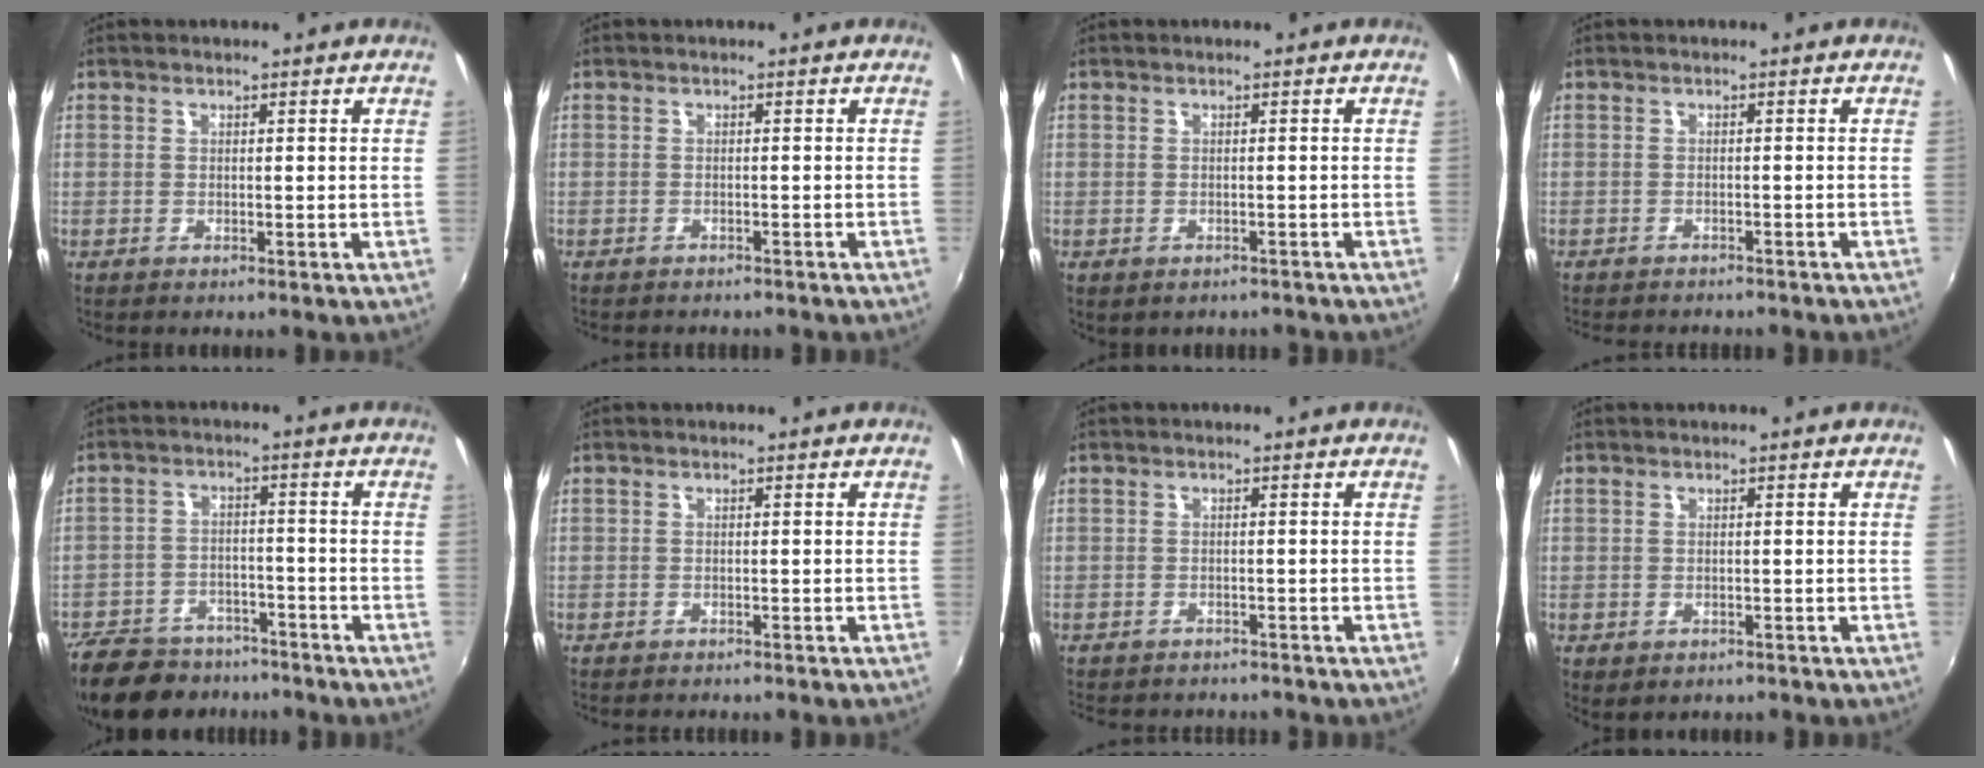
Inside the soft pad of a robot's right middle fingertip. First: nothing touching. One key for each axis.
{"total": 3.2, "fx": -2.9, "fy": 0.8, "fz": 1.0, "tx": -0.027, "ty": -0.011, "tz": -0.041}
{"total": 2.7, "fx": -2.1, "fy": 1.4, "fz": 1.1, "tx": -0.025, "ty": -0.013, "tz": -0.025}
{"total": 5.5, "fx": -5.0, "fy": 1.4, "fz": 2.0, "tx": -0.049, "ty": -0.015, "tz": -0.070}
{"total": 17.8, "fx": -14.0, "fy": 8.8, "fz": 6.6, "tx": -0.173, "ty": 0.003, "tz": -0.206}
{"total": 2.8, "fx": -2.6, "fy": 0.5, "fz": 1.0, "tx": -0.030, "ty": -0.010, "tz": -0.038}
{"total": 7.0, "fx": -6.3, "fy": 2.1, "fz": 2.1, "tx": -0.055, "ty": -0.020, "tz": -0.092}
{"total": 3.2, "fx": -1.9, "fy": 1.9, "fz": 1.8, "tx": -0.035, "ty": -0.018, "tz": -0.024}